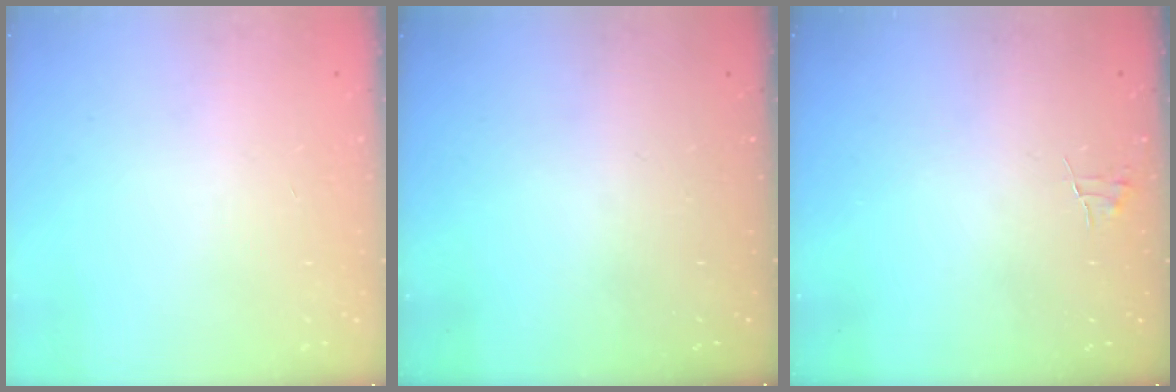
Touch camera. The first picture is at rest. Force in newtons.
{"total": 0.0}
{"total": 3.3, "press": 3.2, "slide": 0.3}